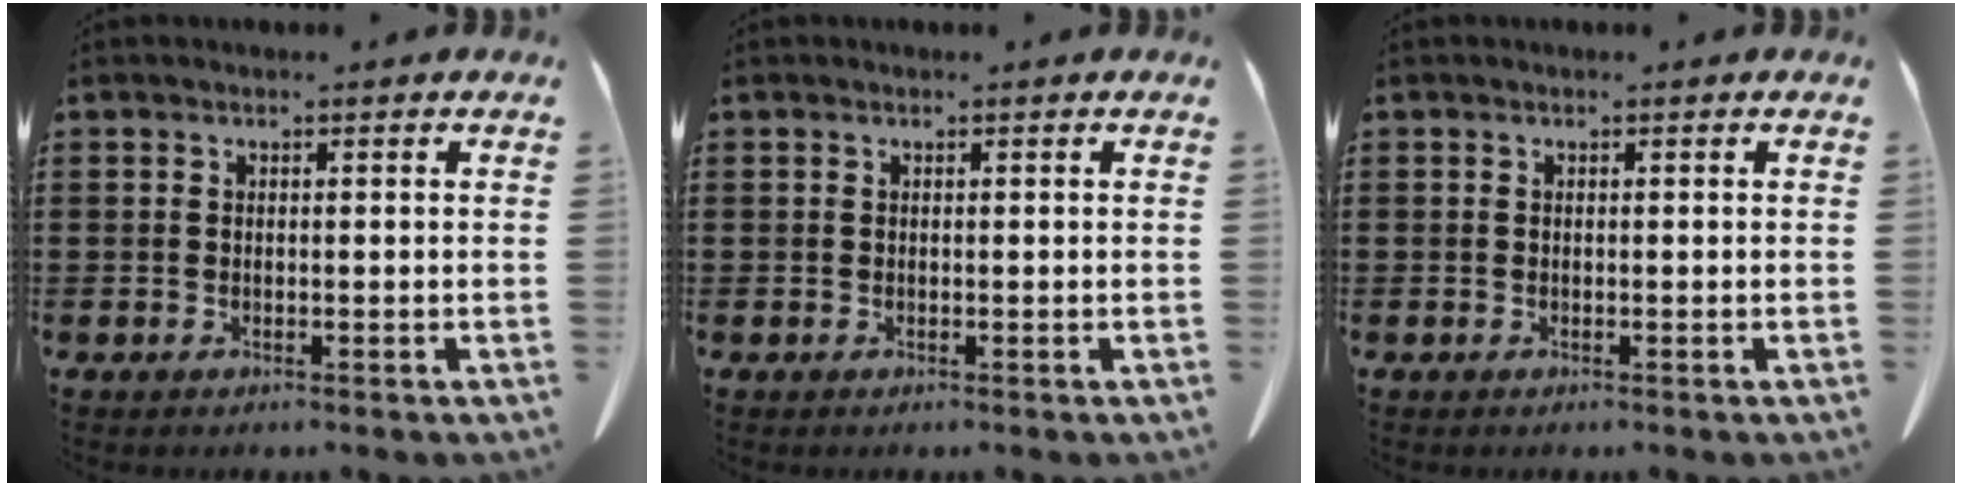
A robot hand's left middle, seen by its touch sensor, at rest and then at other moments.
{"total": 0.0}
{"total": 0.0}